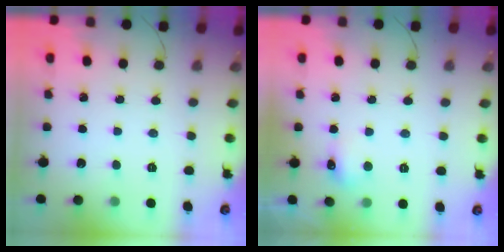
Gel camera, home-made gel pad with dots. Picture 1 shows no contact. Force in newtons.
{"total": 5.4, "press": 5.2, "slide": 1.5}